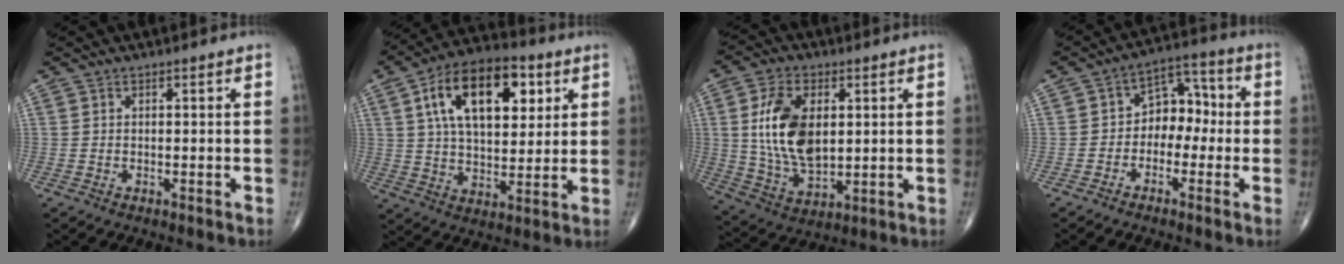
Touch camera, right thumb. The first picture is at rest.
{"total": 19.7, "force": [6.8, 10.6, 15.2], "torque": [-0.217, -0.006, 0.109]}
{"total": 15.0, "force": [2.5, 8.7, 12.0], "torque": [-0.215, -0.011, 0.054]}
{"total": 8.1, "force": [-1.1, 5.9, 5.4], "torque": [-0.045, 0.041, -0.035]}